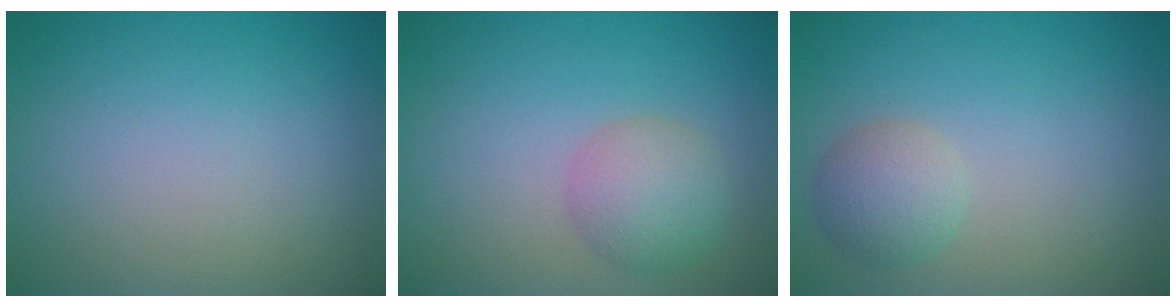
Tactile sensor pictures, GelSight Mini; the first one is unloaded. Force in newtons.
{"total": 3.4, "press": 3.4, "slide": 0.1}
{"total": 2.7, "press": 2.7, "slide": 0.1}